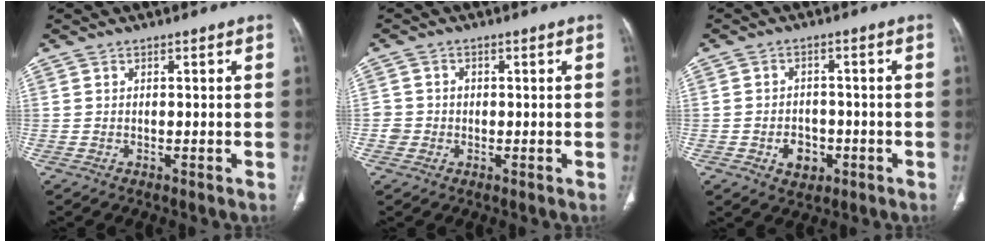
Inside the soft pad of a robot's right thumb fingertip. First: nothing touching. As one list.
[{"total": 2.6, "force": [-0.5, 2.5, 0.4], "torque": [0.006, 0.012, -0.011]}, {"total": 5.3, "force": [-1.9, 4.1, 2.8], "torque": [-0.025, 0.014, -0.023]}]